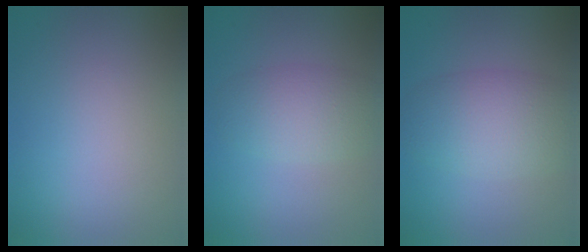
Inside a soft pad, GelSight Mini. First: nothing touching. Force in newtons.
{"total": 3.8, "press": 3.8, "slide": 0.2}
{"total": 5.8, "press": 5.8, "slide": 0.1}